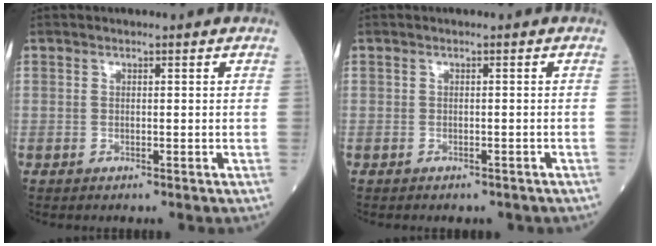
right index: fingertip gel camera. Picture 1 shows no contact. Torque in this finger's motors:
{"motor_torque": [0.62, -0.66, 0.09, 0.01]}